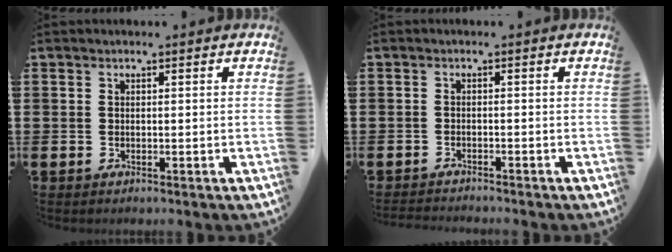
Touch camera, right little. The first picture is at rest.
{"total": 1.1, "force": [-1.1, -0.1, -0.1], "torque": [-0.001, 0.001, -0.023]}